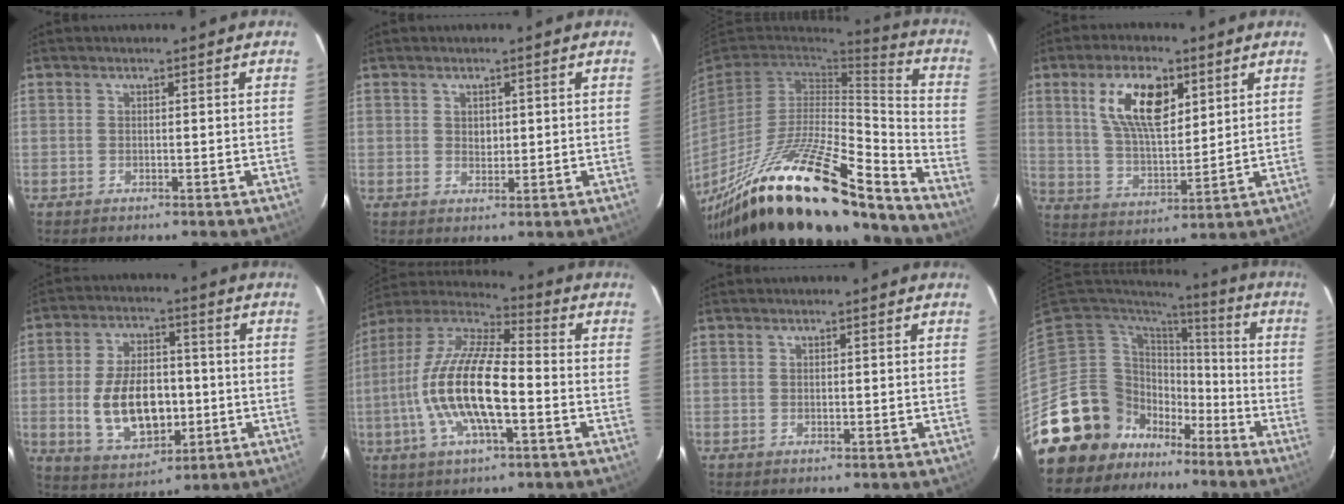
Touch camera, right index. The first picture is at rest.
{"total": 1.9, "force": [0.6, 1.6, 0.9], "torque": [-0.009, 0.003, 0.013]}
{"total": 29.4, "force": [-21.4, 6.3, 19.2], "torque": [-0.332, -0.043, -0.355]}
{"total": 13.2, "force": [5.8, 6.0, 10.3], "torque": [-0.183, 0.012, 0.115]}
{"total": 14.2, "force": [-2.0, 8.4, 11.3], "torque": [-0.226, 0.005, -0.015]}
{"total": 18.0, "force": [-4.1, 5.7, 16.6], "torque": [-0.327, -0.003, -0.085]}
{"total": 0.6, "force": [0.2, 0.2, 0.5], "torque": [-0.007, 0.002, 0.005]}
{"total": 16.7, "force": [-10.8, 12.2, 3.7], "torque": [-0.113, 0.036, -0.175]}